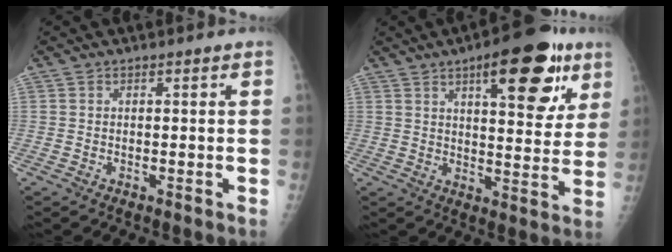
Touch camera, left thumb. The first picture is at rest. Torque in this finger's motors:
{"motor_torque": [3.14, 1.87, 1.37, -0.83, 0.30]}